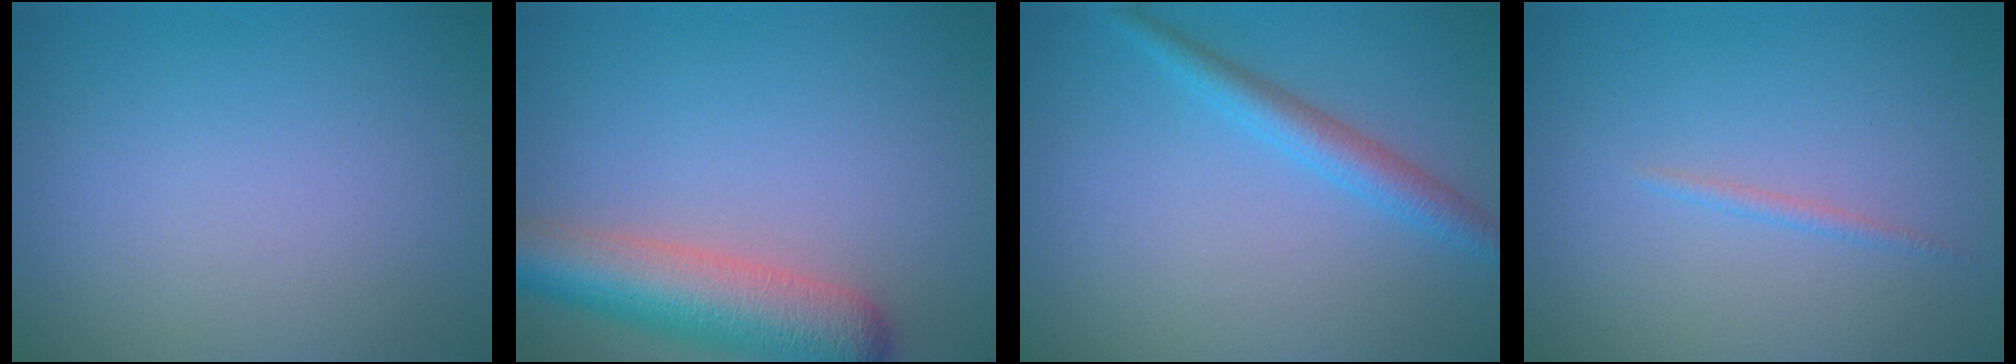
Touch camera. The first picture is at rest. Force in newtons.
{"total": 7.0, "press": 7.0, "slide": 0.4}
{"total": 2.7, "press": 2.7, "slide": 0.1}
{"total": 0.8, "press": 0.8, "slide": 0.0}